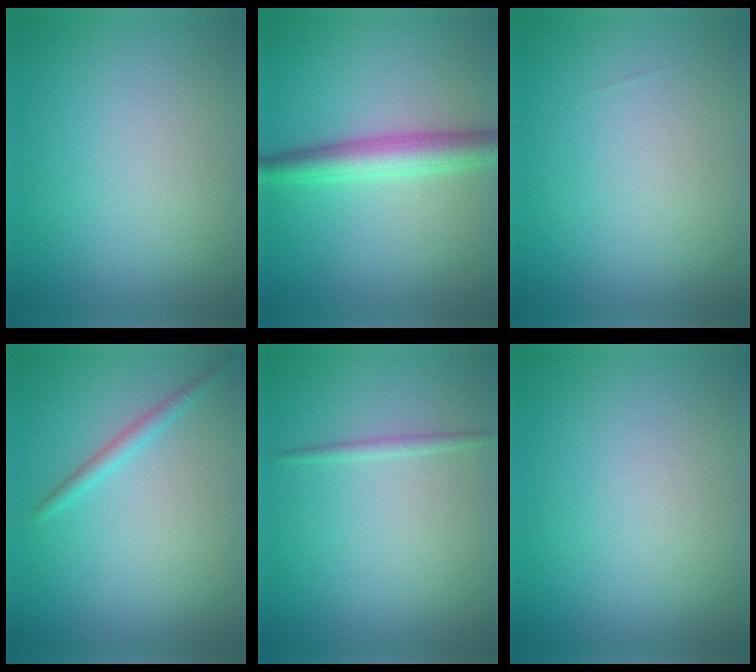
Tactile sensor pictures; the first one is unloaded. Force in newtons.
{"total": 4.0, "press": 4.0, "slide": 0.1}
{"total": 0.0}
{"total": 1.3, "press": 1.3, "slide": 0.0}
{"total": 0.7, "press": 0.7, "slide": 0.0}
{"total": 0.0}